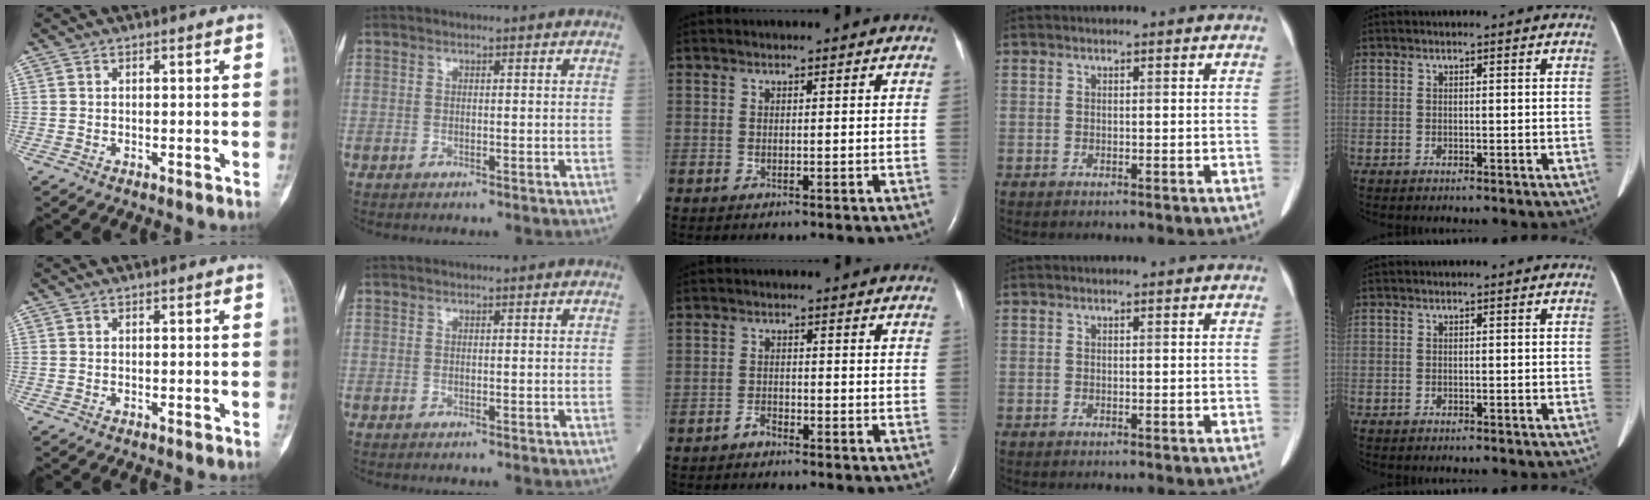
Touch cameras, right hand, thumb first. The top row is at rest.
{"middle": {"total": 1.6, "force": [-1.4, 0.6, 0.5], "torque": [-0.011, 0.001, -0.024]}}